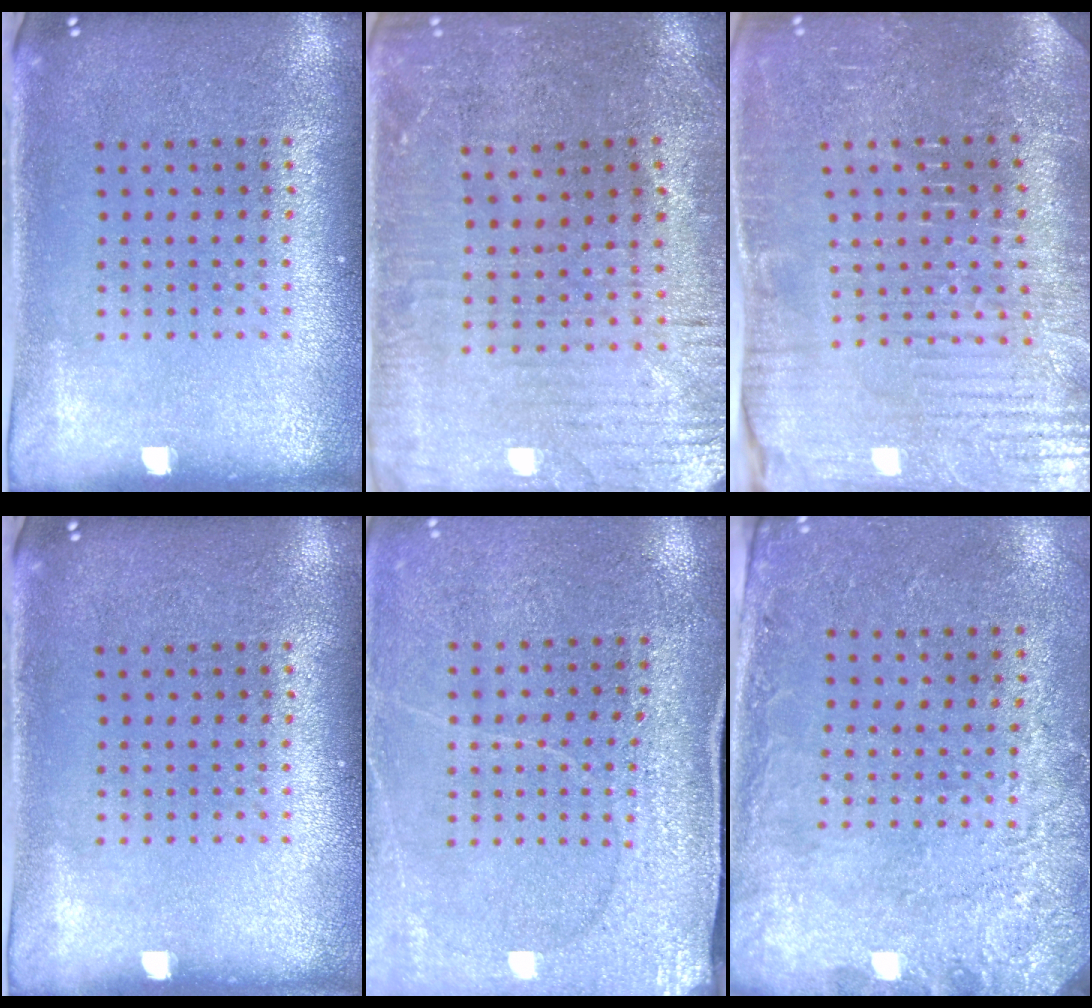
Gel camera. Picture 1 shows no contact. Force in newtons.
{"total": 1.1, "press": 1.0, "slide": 0.4}
{"total": 4.1, "press": 4.1, "slide": 0.6}
{"total": 0.0}
{"total": 3.0, "press": 3.0, "slide": 0.2}
{"total": 2.8, "press": 1.9, "slide": 2.0}